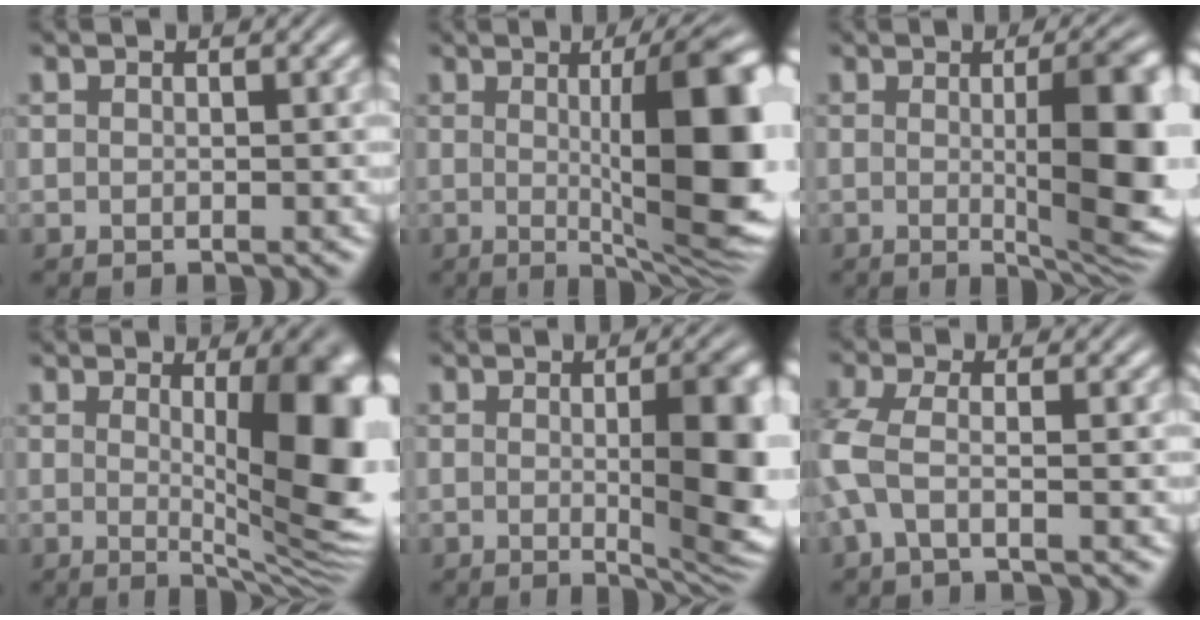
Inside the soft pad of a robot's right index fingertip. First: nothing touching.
{"total": 14.2, "force": [-0.2, 4.1, 13.6], "torque": [-0.160, 0.007, -0.001]}
{"total": 10.6, "force": [-1.2, 2.8, 10.2], "torque": [-0.129, -0.008, -0.013]}
{"total": 12.3, "force": [-0.3, 4.0, 11.6], "torque": [-0.131, -0.014, 0.003]}
{"total": 8.9, "force": [-1.0, 2.3, 8.6], "torque": [-0.108, -0.011, -0.013]}
{"total": 3.2, "force": [-0.4, 1.7, 2.7], "torque": [-0.080, -0.013, -0.003]}